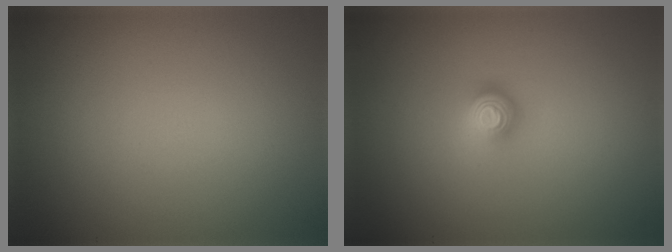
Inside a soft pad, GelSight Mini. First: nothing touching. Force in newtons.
{"total": 2.3, "press": 1.5, "slide": 1.7}